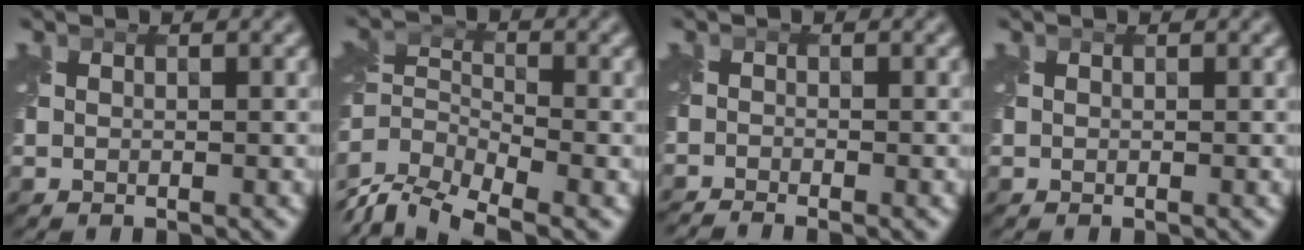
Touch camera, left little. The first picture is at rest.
{"total": 7.0, "force": [-4.2, 3.2, 4.5], "torque": [-0.084, -0.007, -0.091]}
{"total": 2.5, "force": [-2.3, 0.0, 0.9], "torque": [-0.019, -0.011, -0.051]}
{"total": 0.0}